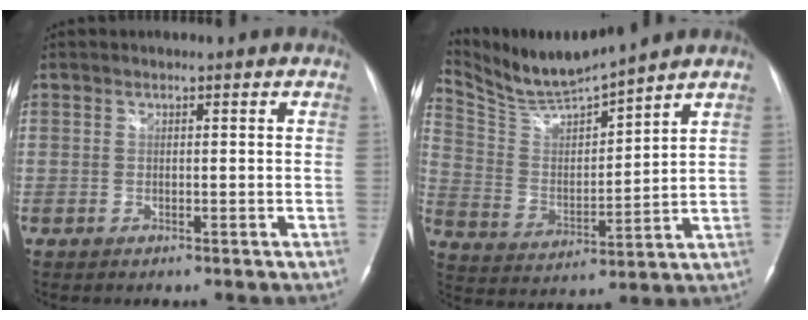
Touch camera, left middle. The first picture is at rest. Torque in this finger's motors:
{"motor_torque": [-0.19, -0.45, -0.13, 0.00]}